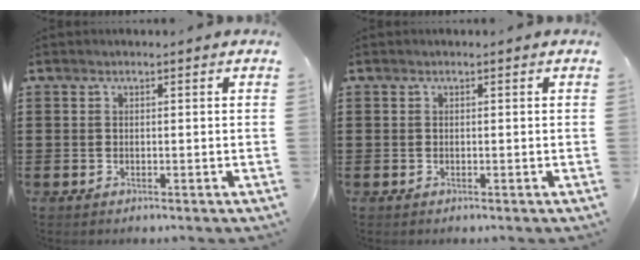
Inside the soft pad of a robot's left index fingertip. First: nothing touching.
{"total": 0.0}